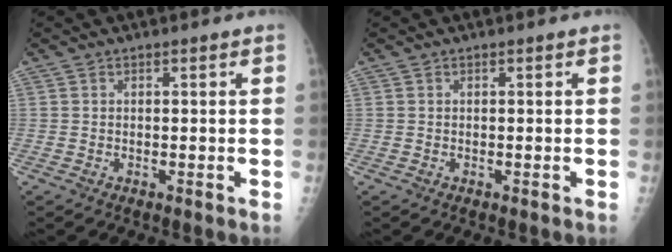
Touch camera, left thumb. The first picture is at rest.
{"total": 0.0}